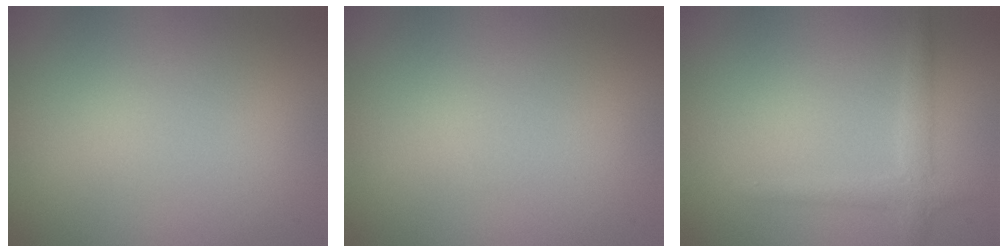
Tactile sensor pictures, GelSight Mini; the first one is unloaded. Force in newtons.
{"total": 0.0}
{"total": 1.9, "press": 1.9, "slide": 0.1}